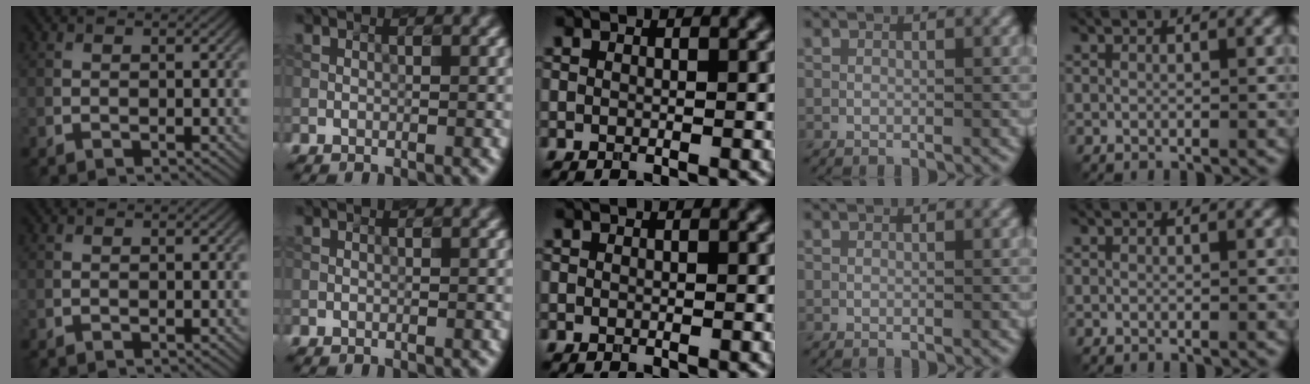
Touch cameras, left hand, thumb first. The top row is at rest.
{}